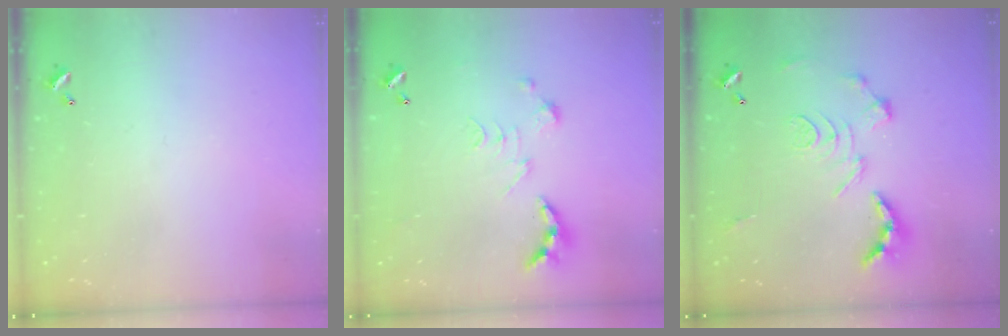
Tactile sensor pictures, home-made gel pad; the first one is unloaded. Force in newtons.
{"total": 0.8, "press": 0.8, "slide": 0.3}
{"total": 2.9, "press": 2.3, "slide": 1.7}